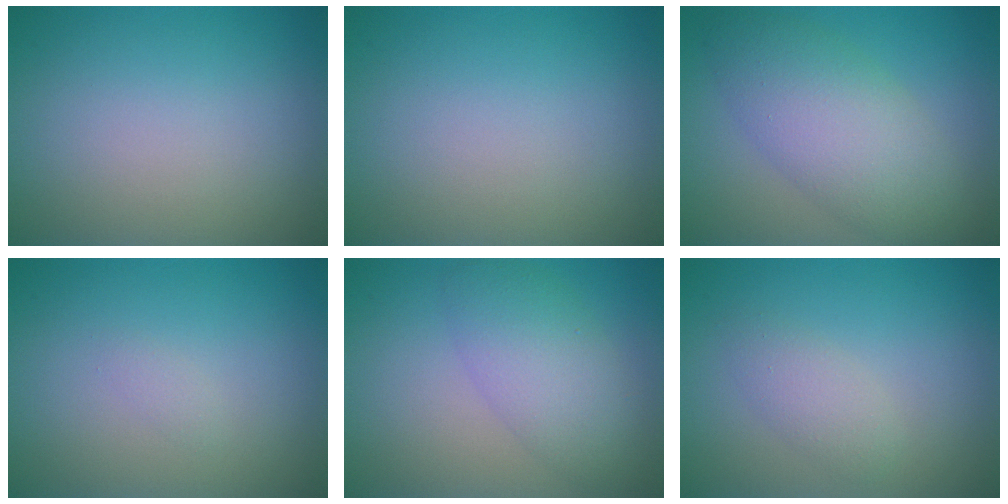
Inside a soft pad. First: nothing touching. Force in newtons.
{"total": 0.0}
{"total": 6.6, "press": 6.6, "slide": 0.1}
{"total": 0.6, "press": 0.5, "slide": 0.1}
{"total": 4.7, "press": 4.7, "slide": 0.1}
{"total": 1.9, "press": 1.9, "slide": 0.1}